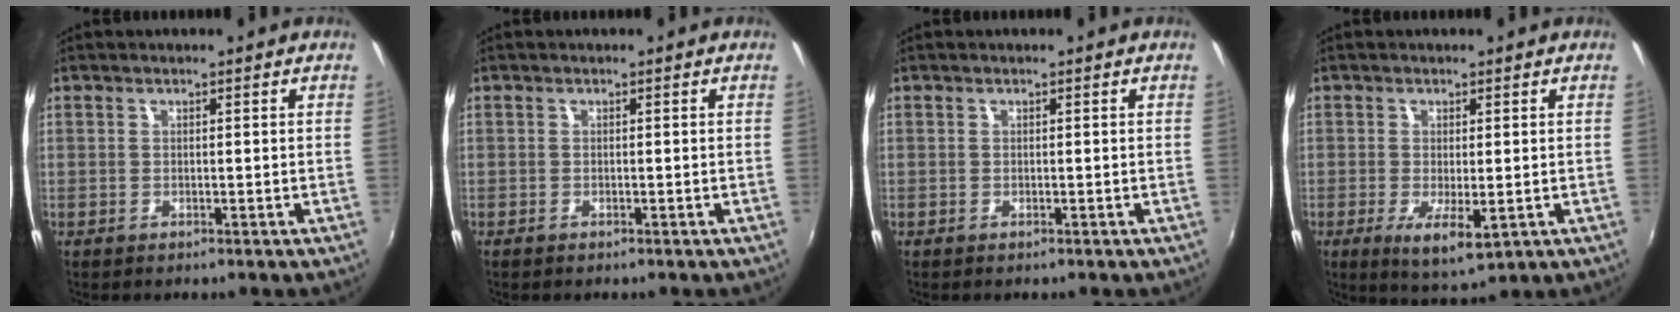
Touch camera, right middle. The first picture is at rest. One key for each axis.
{"total": 0.6, "fx": -0.6, "fy": 0.2, "fz": 0.2, "tx": -0.006, "ty": -0.003, "tz": -0.012}
{"total": 0.0}
{"total": 5.9, "fx": -1.6, "fy": 1.7, "fz": 5.4, "tx": -0.101, "ty": -0.022, "tz": -0.020}